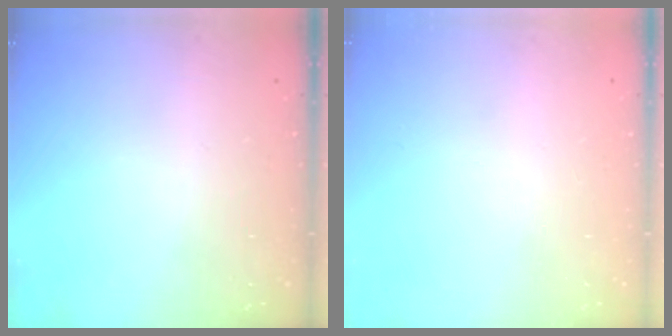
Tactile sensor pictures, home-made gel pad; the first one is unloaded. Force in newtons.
{"total": 0.0}